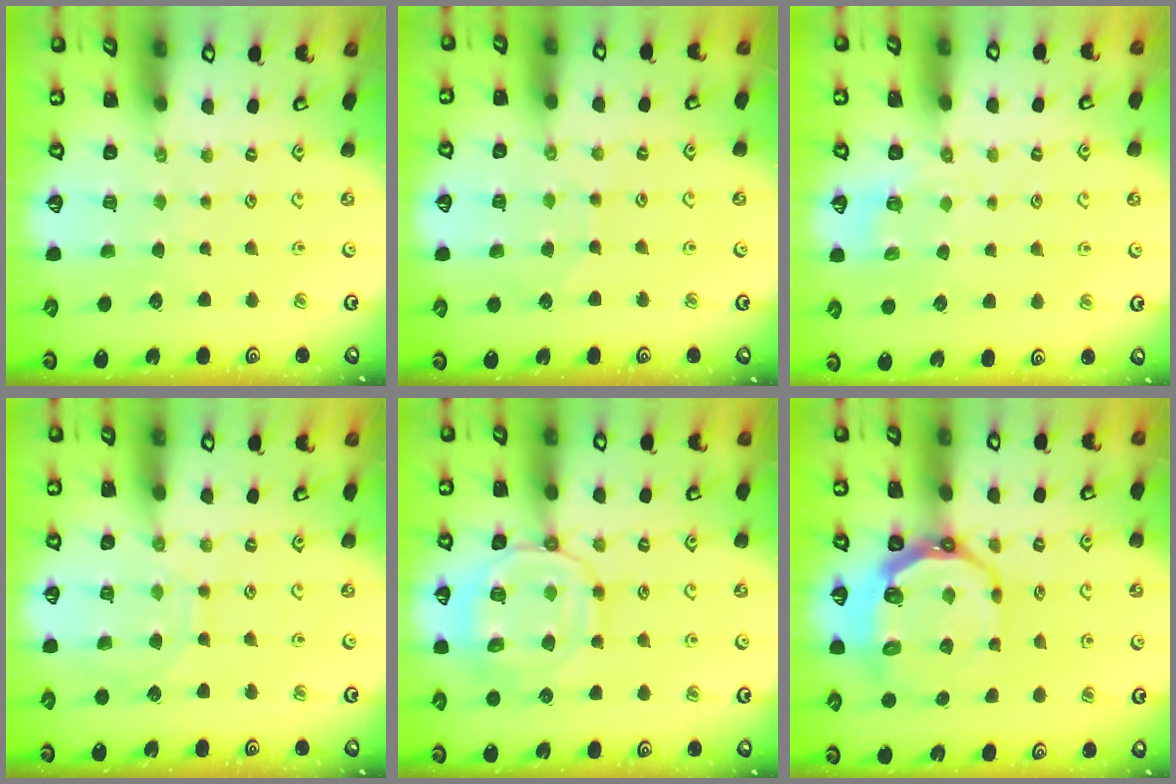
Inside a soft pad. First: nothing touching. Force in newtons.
{"total": 4.9, "press": 4.9, "slide": 0.5}
{"total": 2.3, "press": 1.7, "slide": 1.6}
{"total": 8.0, "press": 8.0, "slide": 0.6}
{"total": 13.4, "press": 13.3, "slide": 1.4}
{"total": 10.0, "press": 9.1, "slide": 4.2}